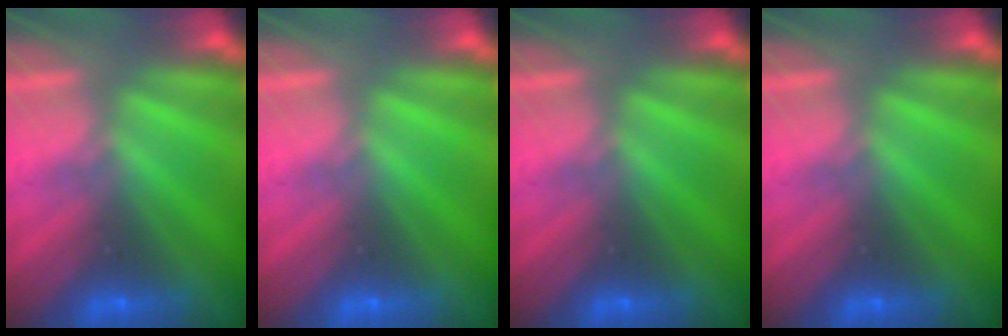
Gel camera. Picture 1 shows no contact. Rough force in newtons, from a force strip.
{"total": 0.0}
{"total": 0.0}
{"total": 0.0}